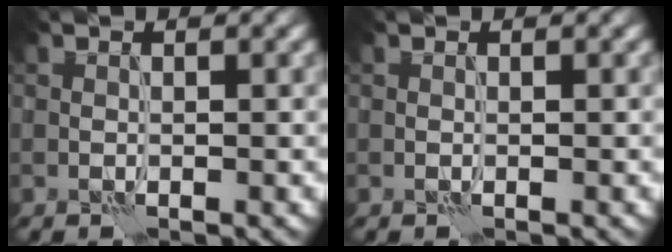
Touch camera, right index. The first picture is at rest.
{"total": 0.0}